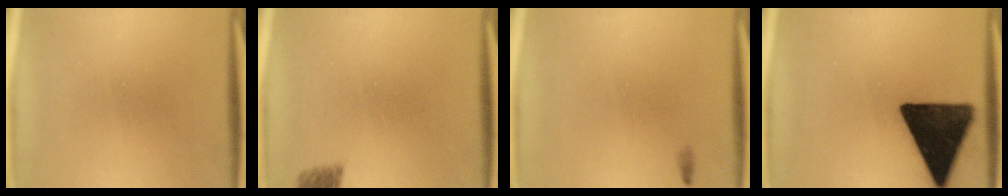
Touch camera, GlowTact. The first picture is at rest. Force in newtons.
{"total": 2.7}
{"total": 0.5}
{"total": 16.6}